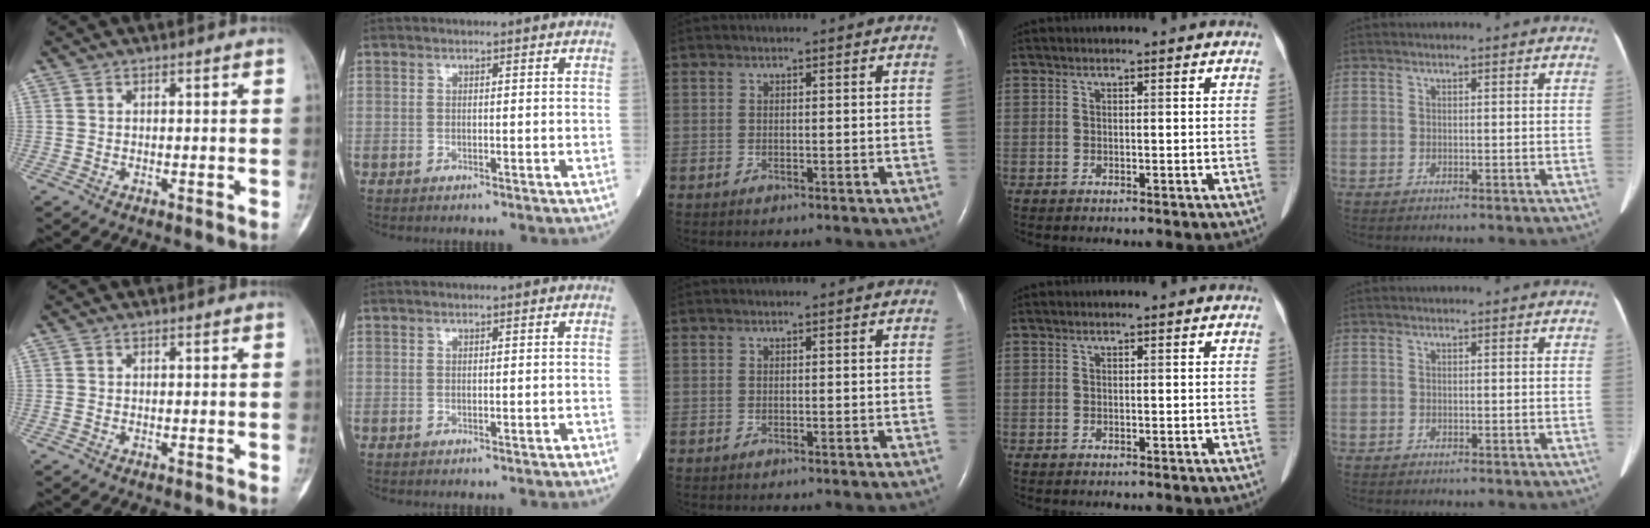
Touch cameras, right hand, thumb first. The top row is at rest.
{}